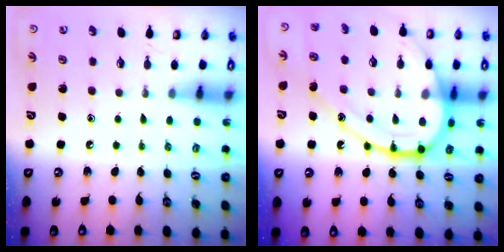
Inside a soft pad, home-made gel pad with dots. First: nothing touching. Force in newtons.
{"total": 21.7, "press": 21.6, "slide": 1.7}